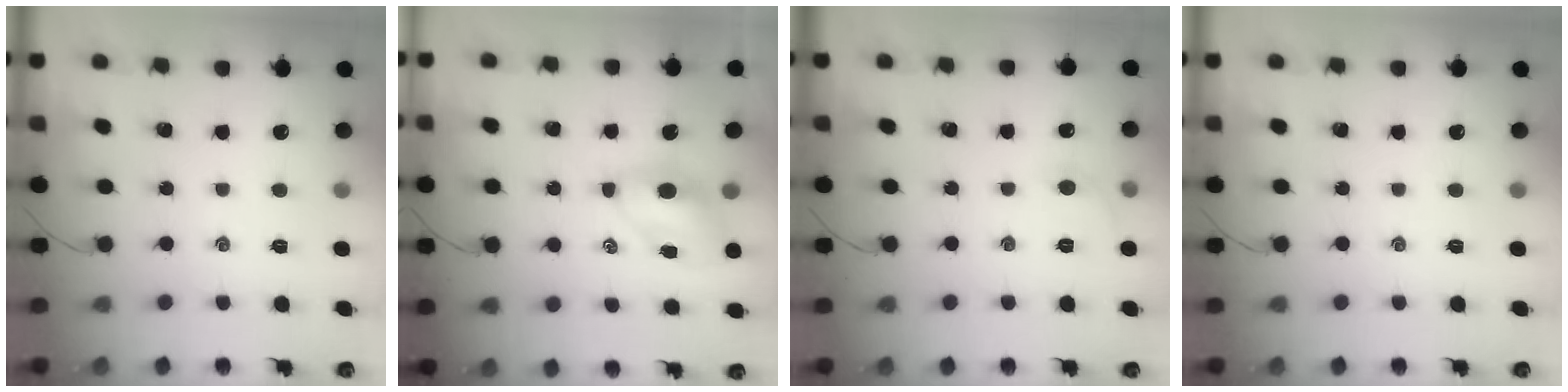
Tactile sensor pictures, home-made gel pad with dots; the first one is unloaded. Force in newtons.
{"total": 6.6, "press": 6.5, "slide": 1.2}
{"total": 5.0, "press": 4.7, "slide": 1.7}
{"total": 0.0}